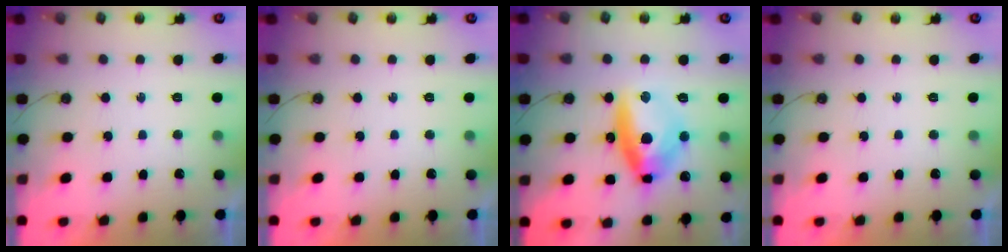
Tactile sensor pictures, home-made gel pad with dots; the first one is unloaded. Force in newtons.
{"total": 0.0}
{"total": 13.3, "press": 13.2, "slide": 1.7}
{"total": 0.0}